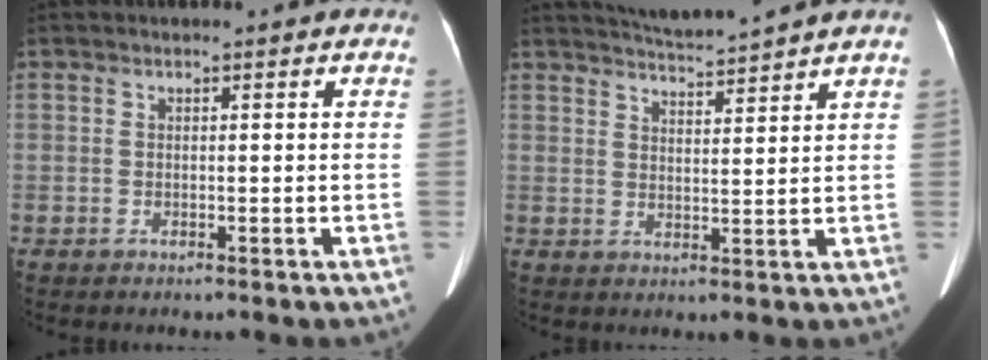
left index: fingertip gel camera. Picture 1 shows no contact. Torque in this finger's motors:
{"motor_torque": [0.88, -1.26, 0.07, 0.04]}